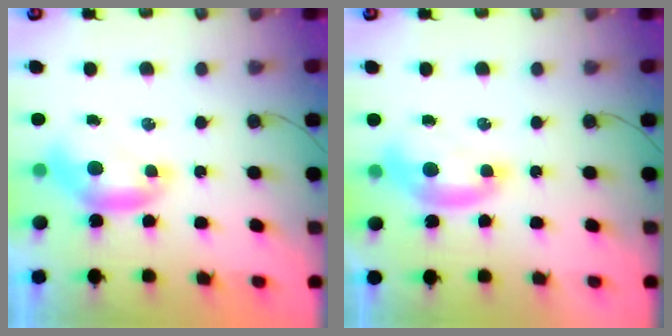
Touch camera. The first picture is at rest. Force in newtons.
{"total": 1.7, "press": 1.6, "slide": 0.6}